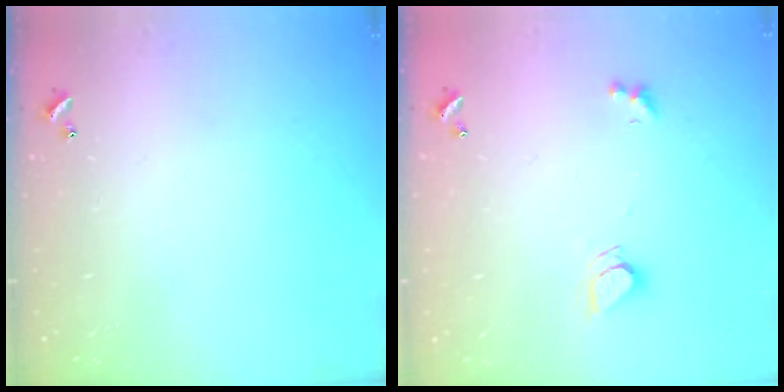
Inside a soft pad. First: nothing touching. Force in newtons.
{"total": 2.3, "press": 2.3, "slide": 0.2}